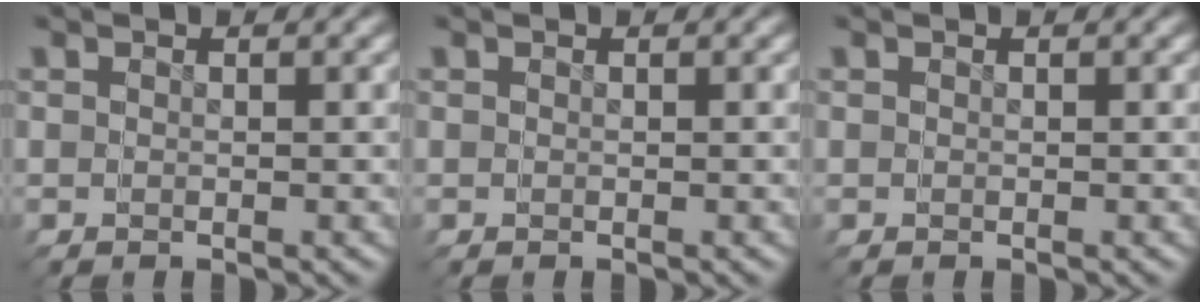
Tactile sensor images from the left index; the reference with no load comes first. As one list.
[{"total": 0.0}, {"total": 0.0}]